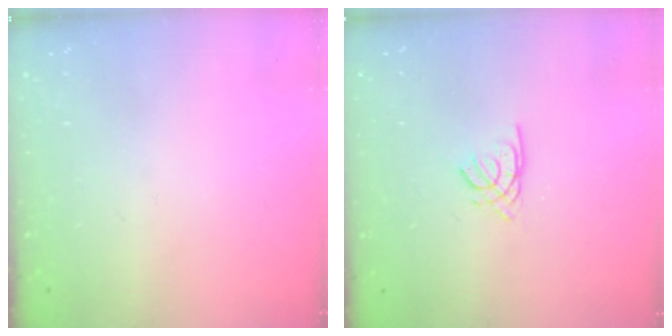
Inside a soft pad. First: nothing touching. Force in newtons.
{"total": 1.6, "press": 1.6, "slide": 0.2}